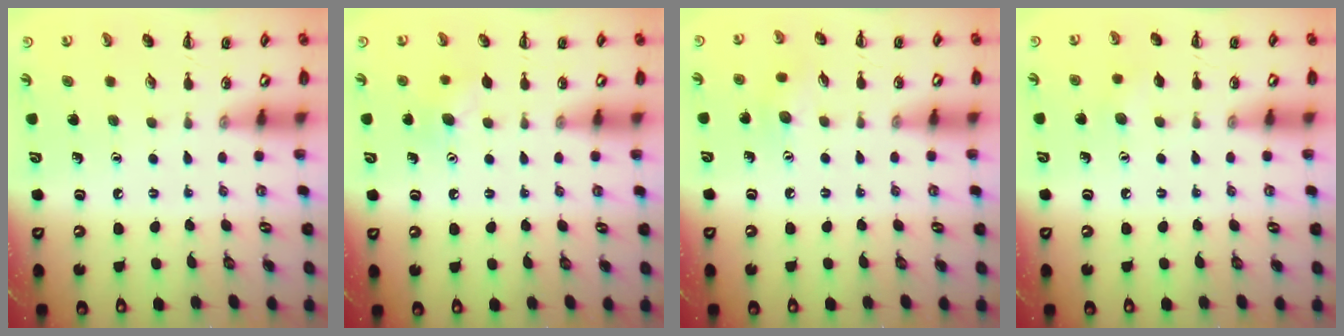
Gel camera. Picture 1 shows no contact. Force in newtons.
{"total": 5.9, "press": 5.7, "slide": 1.3}
{"total": 5.9, "press": 5.8, "slide": 1.1}
{"total": 4.5, "press": 4.4, "slide": 0.9}